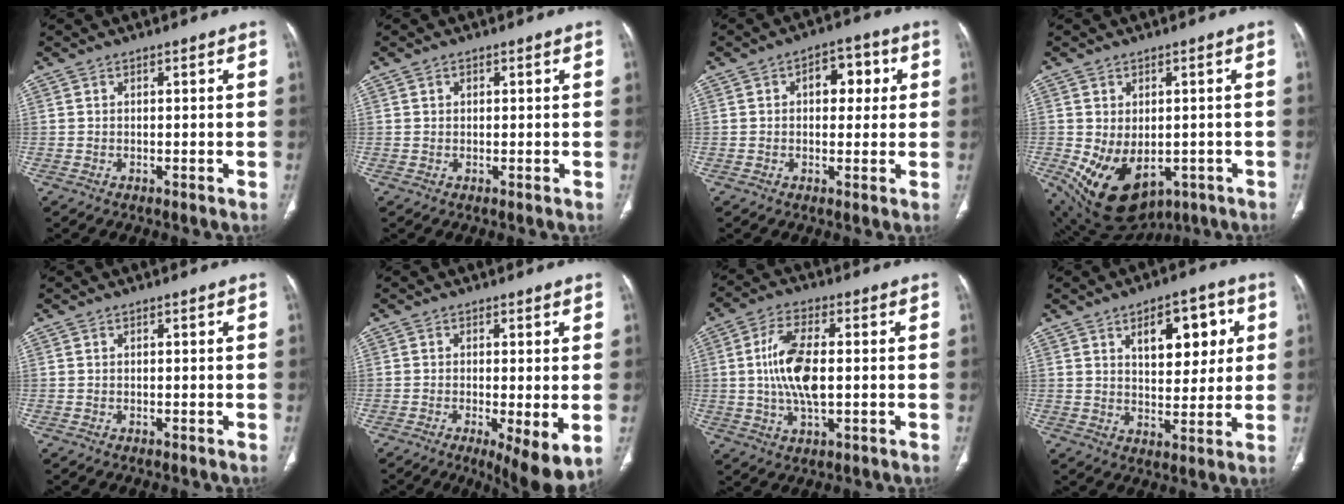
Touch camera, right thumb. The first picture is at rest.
{"total": 0.7, "force": [0.3, 0.6, 0.3], "torque": [-0.001, 0.000, 0.005]}
{"total": 6.9, "force": [1.6, 4.3, 5.1], "torque": [-0.033, 0.010, 0.018]}
{"total": 13.8, "force": [-3.9, 9.1, 9.6], "torque": [-0.155, -0.005, -0.030]}
{"total": 0.0}
{"total": 8.4, "force": [-2.2, 2.2, 7.8], "torque": [-0.122, -0.024, -0.033]}
{"total": 11.1, "force": [0.4, 4.8, 10.0], "torque": [-0.204, 0.001, 0.007]}
{"total": 11.7, "force": [4.3, 6.2, 9.0], "torque": [-0.084, -0.013, 0.064]}